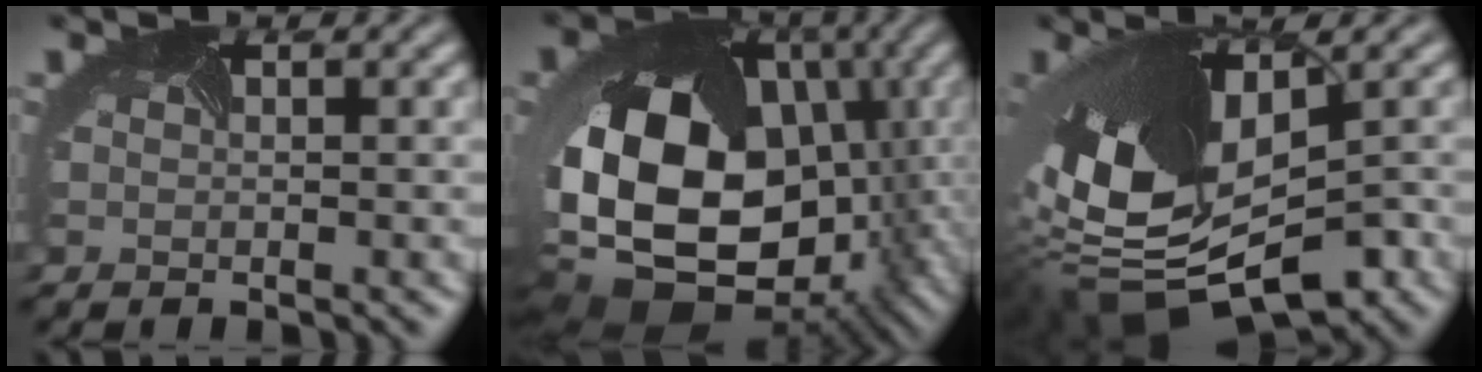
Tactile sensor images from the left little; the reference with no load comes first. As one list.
[{"total": 18.7, "force": [-2.7, 14.2, 11.9], "torque": [-0.246, -0.044, -0.021]}, {"total": 14.6, "force": [-3.1, 7.8, 11.9], "torque": [-0.235, -0.025, -0.037]}]